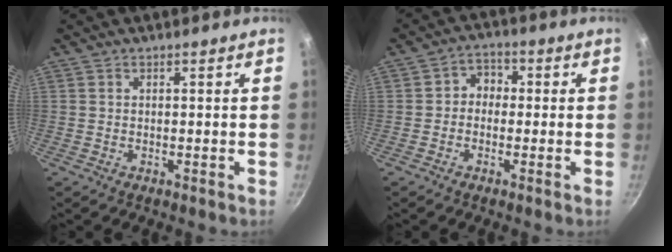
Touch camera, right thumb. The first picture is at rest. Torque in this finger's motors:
{"motor_torque": [-0.51, 0.07, 0.01, -0.13, 0.00]}